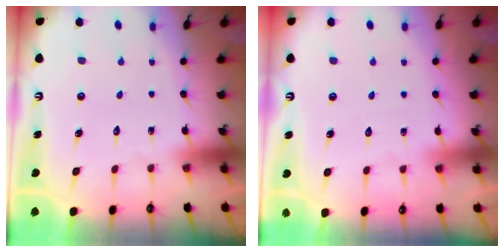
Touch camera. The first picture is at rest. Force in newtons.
{"total": 2.2, "press": 2.2, "slide": 0.2}